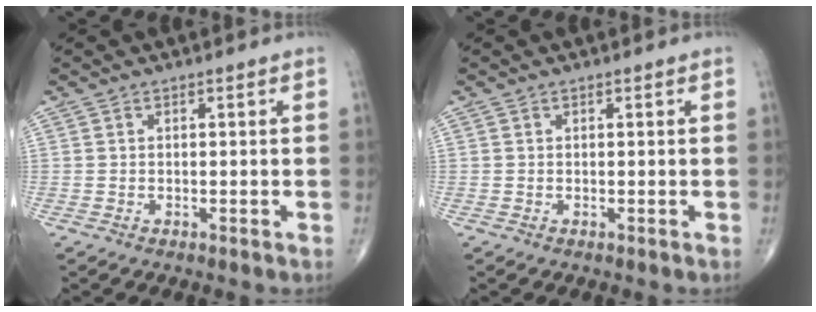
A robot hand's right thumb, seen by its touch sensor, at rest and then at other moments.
{"total": 0.0}